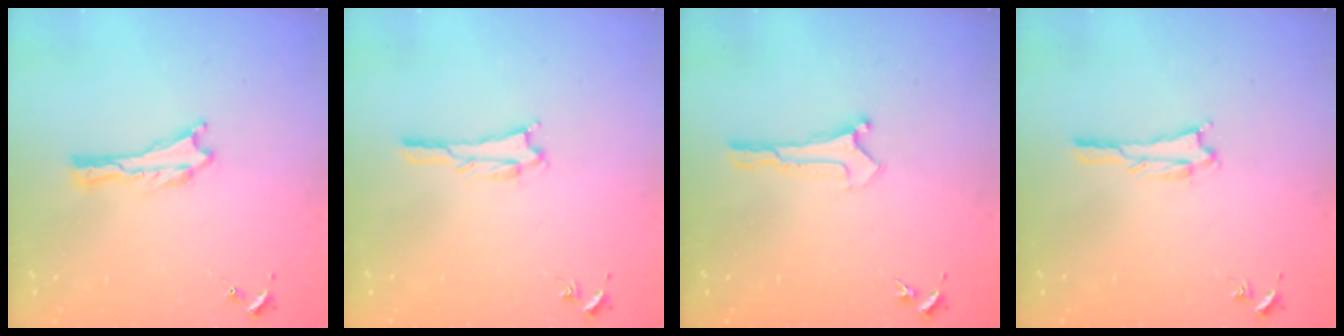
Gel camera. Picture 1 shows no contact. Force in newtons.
{"total": 1.1, "press": 1.1, "slide": 0.1}
{"total": 0.0}
{"total": 1.1, "press": 1.1, "slide": 0.1}